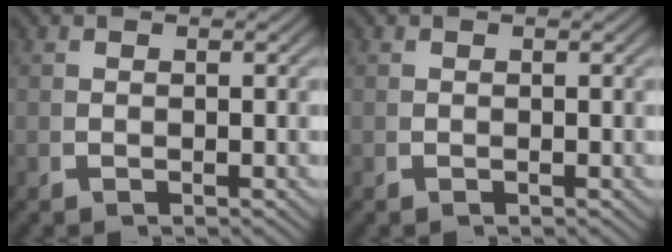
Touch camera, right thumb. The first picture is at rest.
{"total": 0.0}